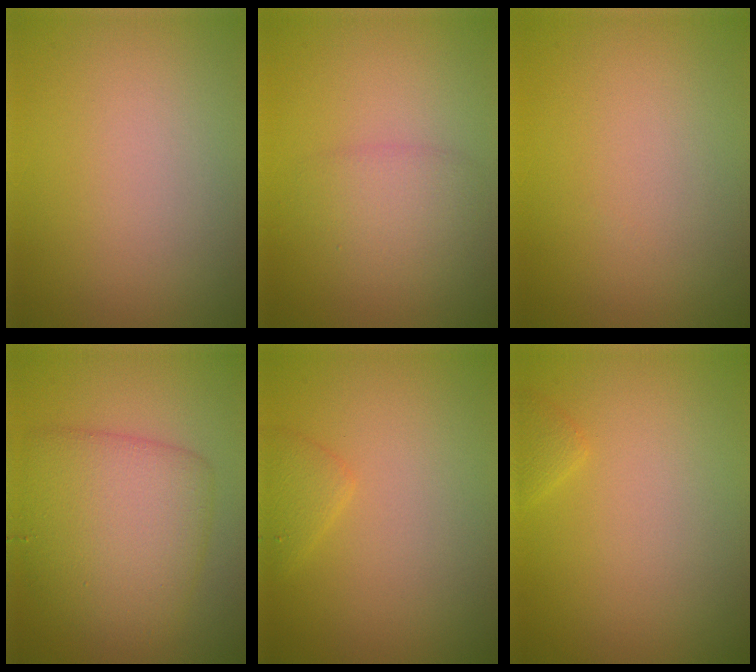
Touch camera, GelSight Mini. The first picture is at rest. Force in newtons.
{"total": 2.1, "press": 2.1, "slide": 0.1}
{"total": 0.0}
{"total": 6.7, "press": 6.7, "slide": 0.2}
{"total": 1.2, "press": 1.2, "slide": 0.0}
{"total": 0.7, "press": 0.7, "slide": 0.1}